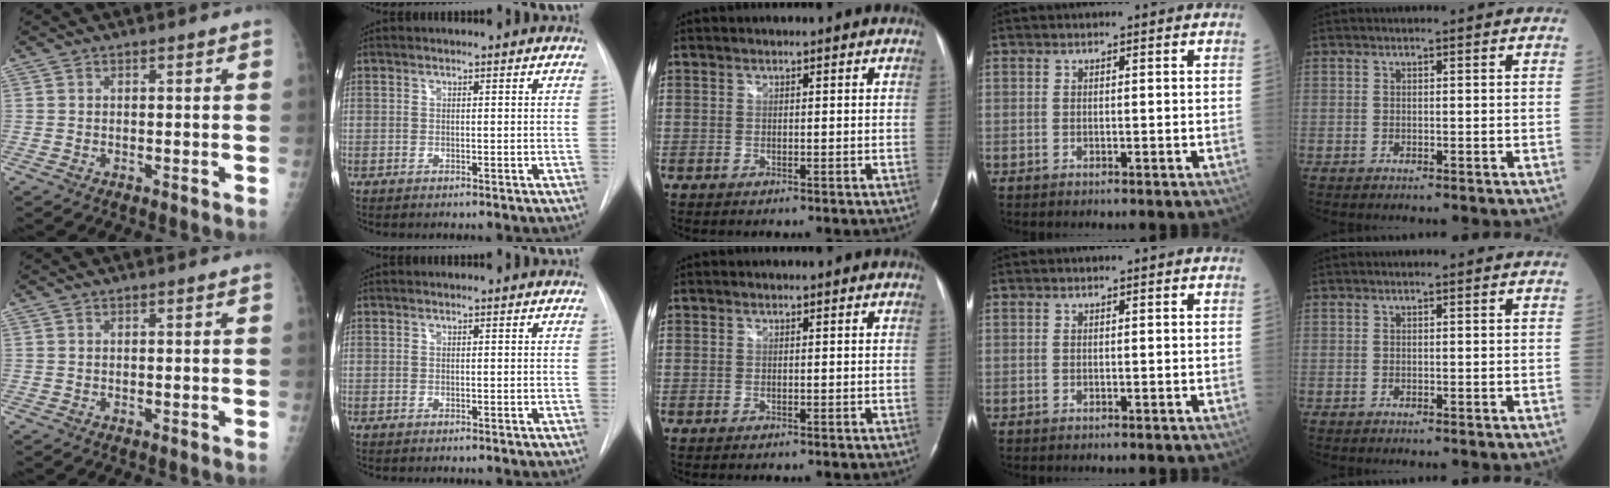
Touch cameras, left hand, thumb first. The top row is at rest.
{}